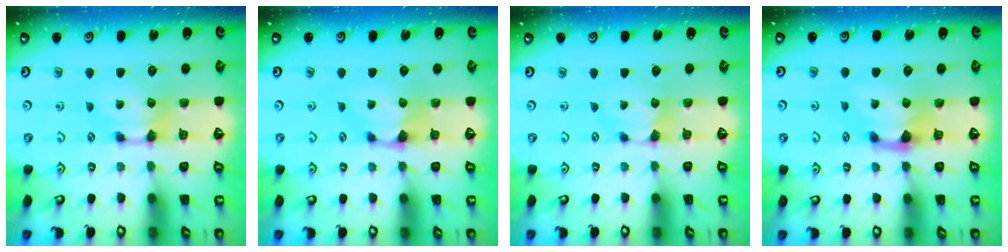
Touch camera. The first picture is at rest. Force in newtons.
{"total": 1.4, "press": 0.9, "slide": 1.0}
{"total": 0.8, "press": 0.7, "slide": 0.2}
{"total": 1.5, "press": 0.7, "slide": 1.3}